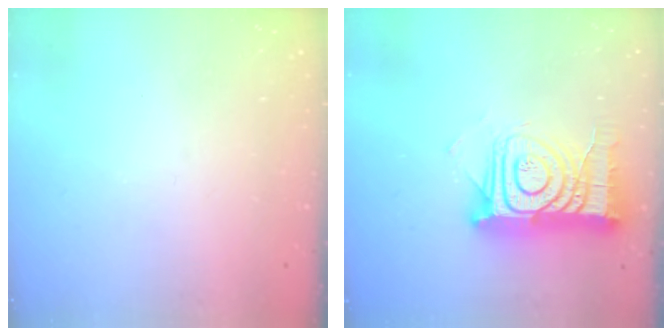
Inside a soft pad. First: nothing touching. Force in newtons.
{"total": 17.6, "press": 17.5, "slide": 1.5}